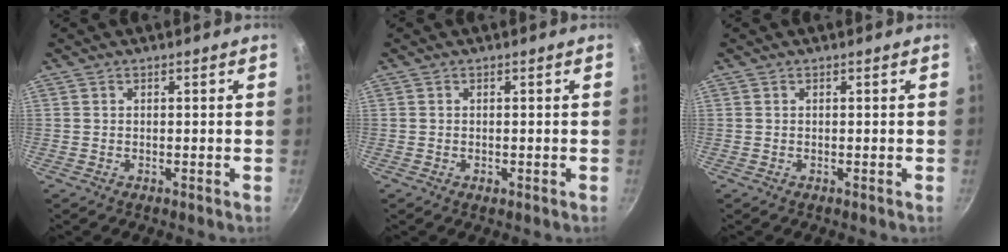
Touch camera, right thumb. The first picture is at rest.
{"total": 0.8, "force": [-0.3, 0.5, 0.5], "torque": [-0.007, 0.000, -0.004]}
{"total": 0.0}